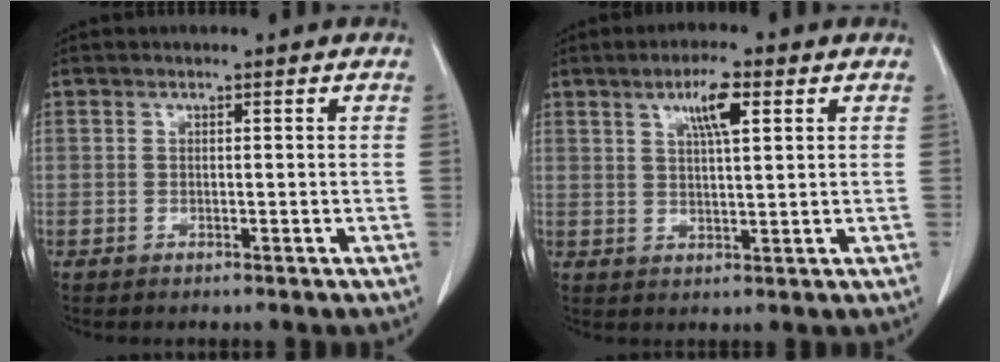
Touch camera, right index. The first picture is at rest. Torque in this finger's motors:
{"motor_torque": [0.31, 0.03, 0.13, 0.08]}